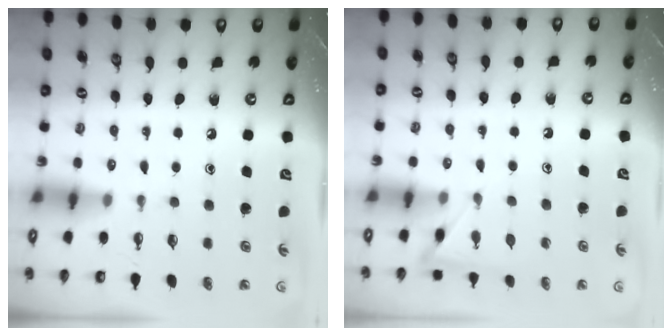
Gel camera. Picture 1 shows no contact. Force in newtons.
{"total": 5.1, "press": 5.1, "slide": 0.5}